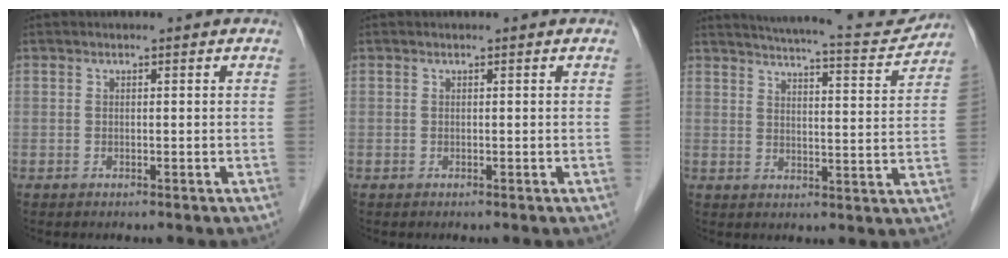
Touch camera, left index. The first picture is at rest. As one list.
[{"total": 0.0}, {"total": 14.1, "force": [13.4, 0.6, 4.4], "torque": [-0.067, -0.017, 0.169]}]